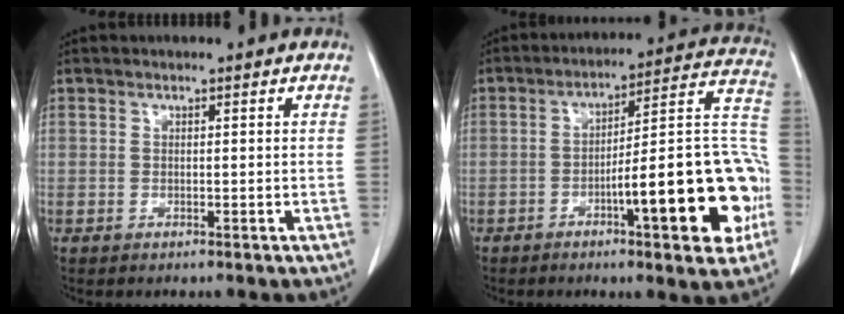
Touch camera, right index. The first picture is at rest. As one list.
[{"total": 19.5, "force": [-6.1, 3.1, 18.3], "torque": [-0.193, 0.033, -0.078]}]